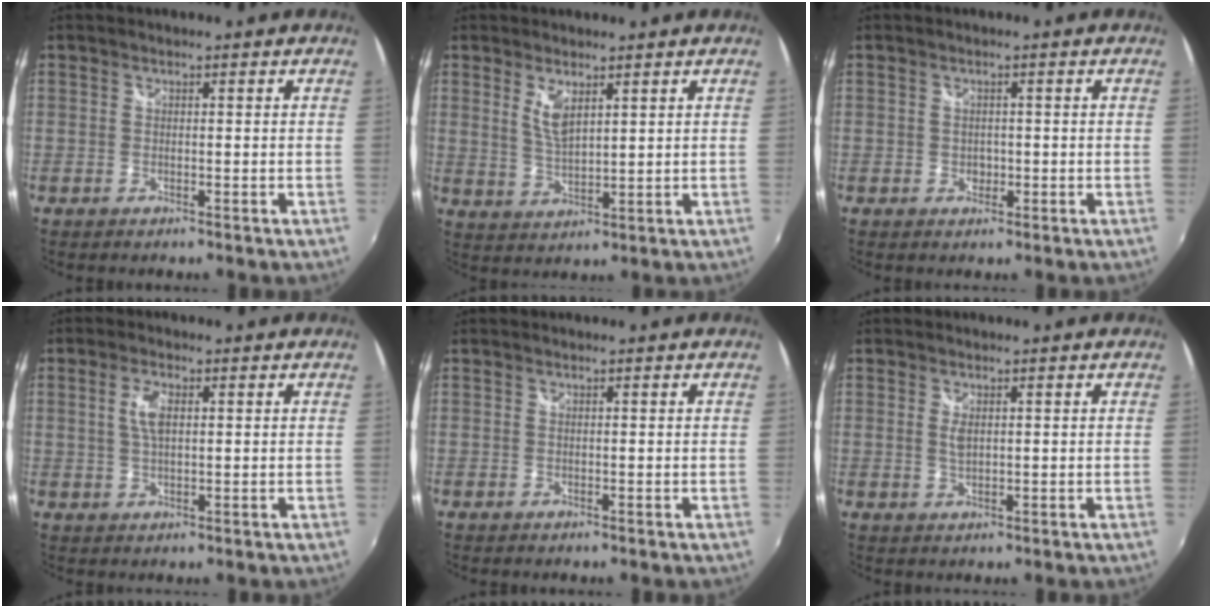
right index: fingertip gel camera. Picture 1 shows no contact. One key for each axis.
{"total": 4.8, "fx": 2.4, "fy": 1.7, "fz": 3.8, "tx": -0.069, "ty": -0.008, "tz": 0.047}
{"total": 1.6, "fx": -0.4, "fy": 1.5, "fz": 0.5, "tx": -0.006, "ty": -0.001, "tz": -0.005}
{"total": 4.1, "fx": 1.0, "fy": 1.8, "fz": 3.6, "tx": -0.070, "ty": 0.003, "tz": 0.018}
{"total": 0.0}
{"total": 2.2, "fx": 0.5, "fy": 1.1, "fz": 1.8, "tx": -0.033, "ty": -0.002, "tz": 0.009}